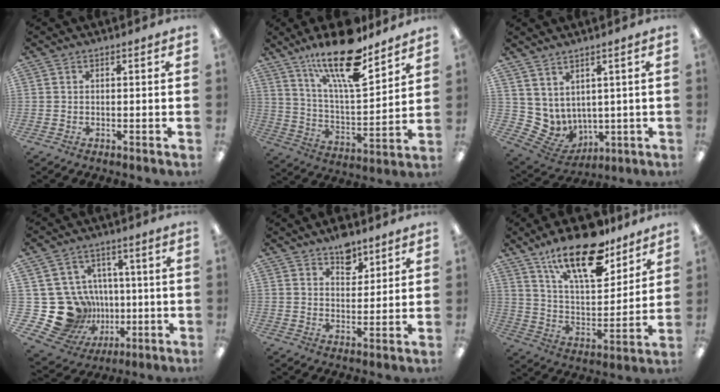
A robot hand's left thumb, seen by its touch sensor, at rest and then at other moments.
{"total": 21.3, "force": [15.0, 6.6, 13.6], "torque": [-0.236, -0.085, 0.250]}
{"total": 5.3, "force": [2.6, 4.5, 0.9], "torque": [-0.049, -0.032, 0.064]}
{"total": 19.1, "force": [-2.3, 17.6, 7.0], "torque": [-0.146, 0.000, 0.004]}
{"total": 7.0, "force": [5.1, 3.9, 2.8], "torque": [-0.023, -0.027, 0.086]}
{"total": 20.8, "force": [14.3, 8.4, 12.6], "torque": [-0.209, -0.079, 0.244]}